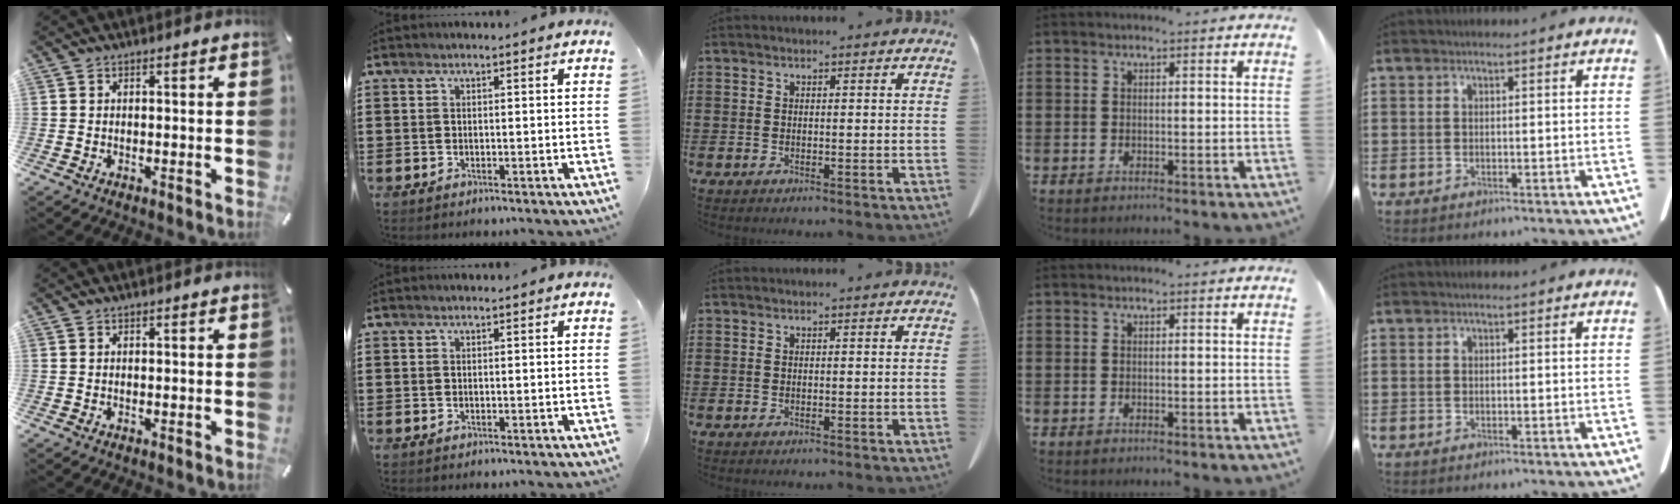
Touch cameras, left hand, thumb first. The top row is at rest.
{}